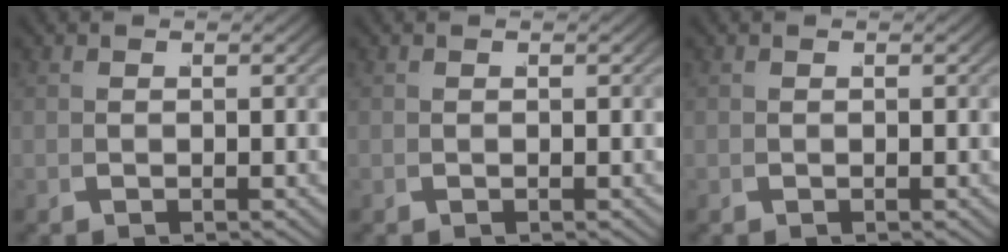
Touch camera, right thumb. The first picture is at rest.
{"total": 0.0}
{"total": 0.0}